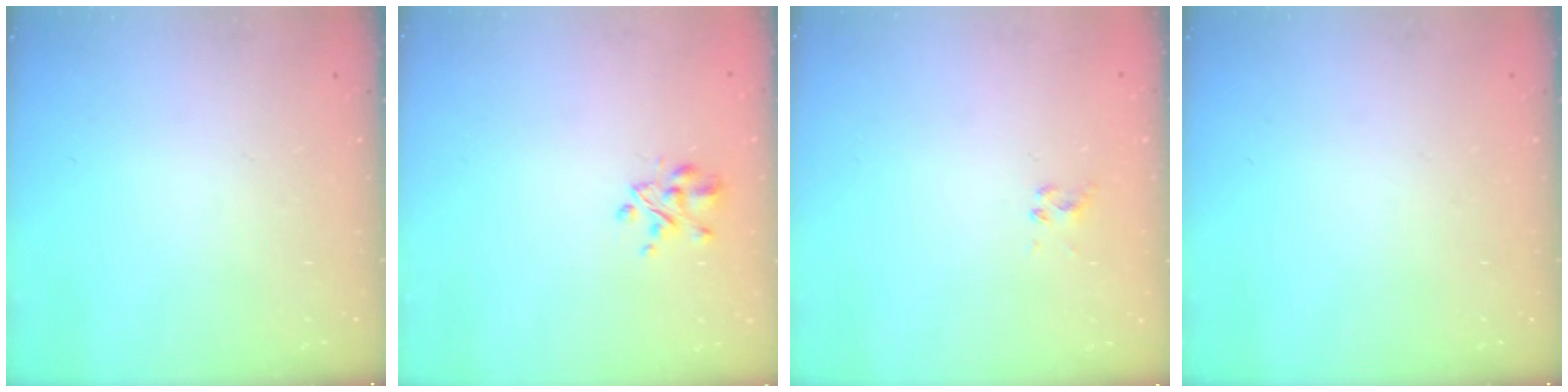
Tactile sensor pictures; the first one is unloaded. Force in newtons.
{"total": 3.2, "press": 3.1, "slide": 0.6}
{"total": 2.3, "press": 2.1, "slide": 1.0}
{"total": 0.0}